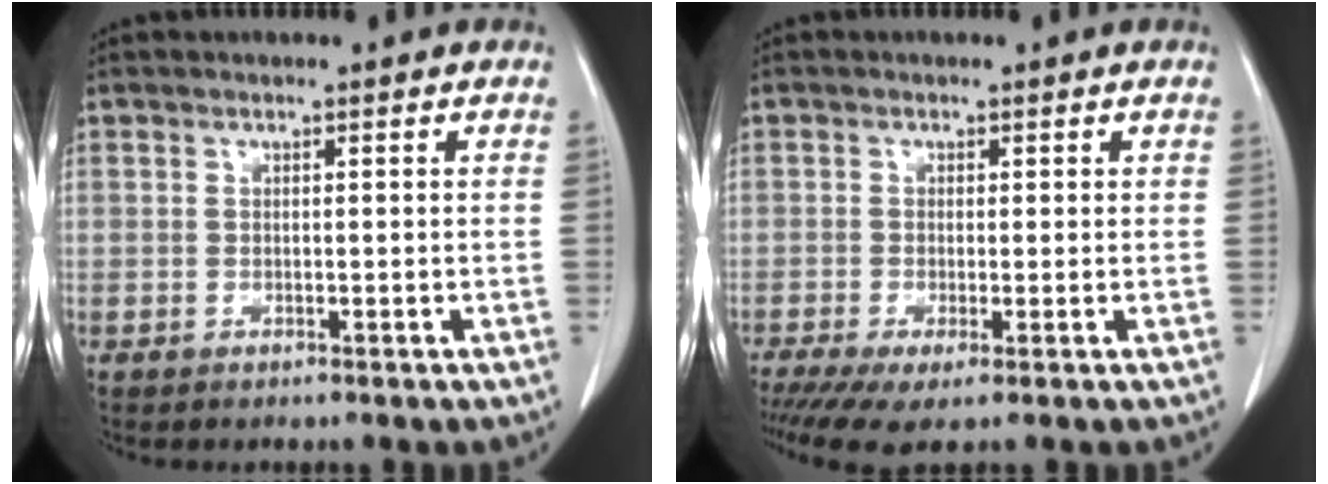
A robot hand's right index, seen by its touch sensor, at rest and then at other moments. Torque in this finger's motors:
{"motor_torque": [1.15, -0.99, 0.37, 0.10]}